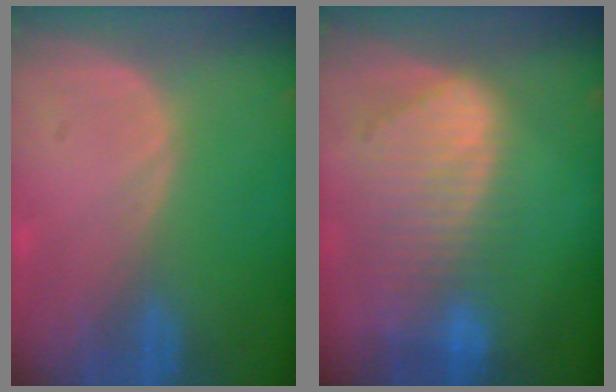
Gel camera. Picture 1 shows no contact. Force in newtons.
{"total": 10.3, "press": 8.7, "slide": 5.6}